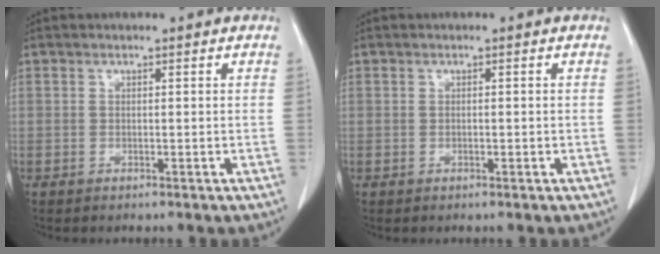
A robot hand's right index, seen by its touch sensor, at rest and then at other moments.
{"total": 0.6, "force": [-0.1, 0.3, 0.5], "torque": [-0.014, 0.000, -0.002]}